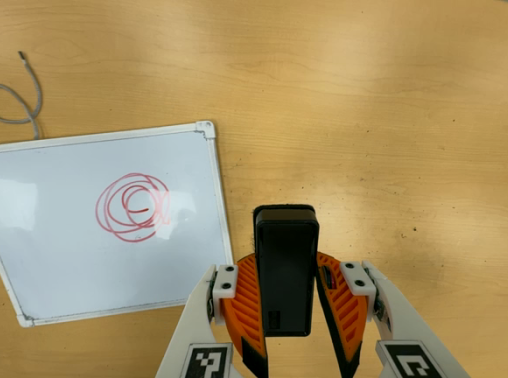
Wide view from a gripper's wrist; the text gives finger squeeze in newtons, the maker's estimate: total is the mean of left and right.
{"total": 7.3, "left": 5.5, "right": 9.2}